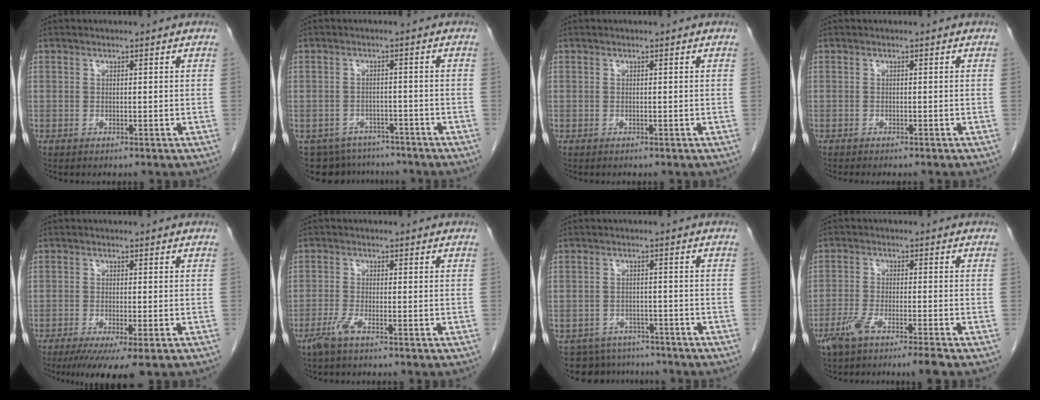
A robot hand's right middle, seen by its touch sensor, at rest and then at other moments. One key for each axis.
{"total": 8.6, "fx": -7.3, "fy": 4.3, "fz": 0.8, "tx": -0.014, "ty": 0.011, "tz": -0.092}
{"total": 0.0}
{"total": 2.8, "fx": -2.4, "fy": 0.5, "fz": 1.2, "tx": -0.015, "ty": -0.005, "tz": -0.029}
{"total": 7.3, "fx": -4.7, "fy": 0.7, "fz": 5.5, "tx": -0.081, "ty": -0.019, "tz": -0.076}
{"total": 2.7, "fx": -1.9, "fy": 0.0, "fz": 2.0, "tx": -0.047, "ty": -0.006, "tz": -0.043}
{"total": 7.9, "fx": -7.0, "fy": 3.6, "fz": 0.2, "tx": -0.001, "ty": 0.014, "tz": -0.090}
{"total": 6.1, "fx": -4.4, "fy": -0.3, "fz": 4.1, "tx": -0.073, "ty": -0.009, "tz": -0.082}